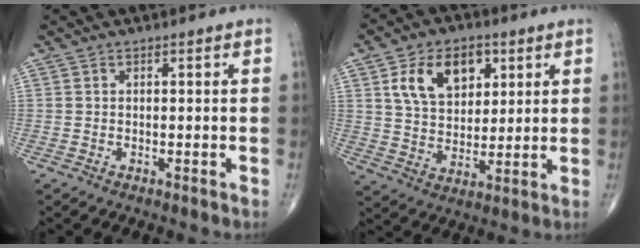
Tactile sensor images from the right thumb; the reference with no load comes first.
{"total": 12.7, "force": [5.0, 8.4, 8.0], "torque": [-0.101, -0.013, 0.093]}